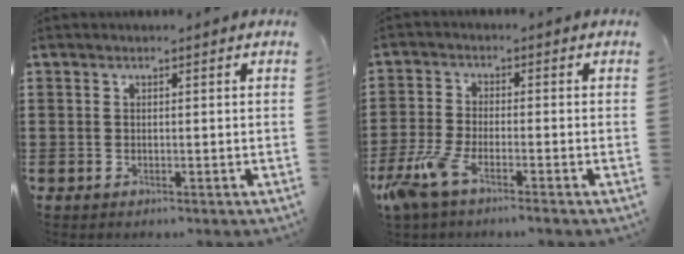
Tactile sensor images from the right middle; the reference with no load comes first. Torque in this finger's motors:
{"motor_torque": [1.42, -0.72, 0.31, 0.21]}